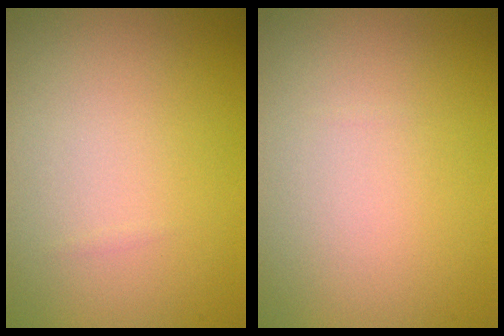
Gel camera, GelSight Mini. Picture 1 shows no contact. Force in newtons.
{"total": 0.0}